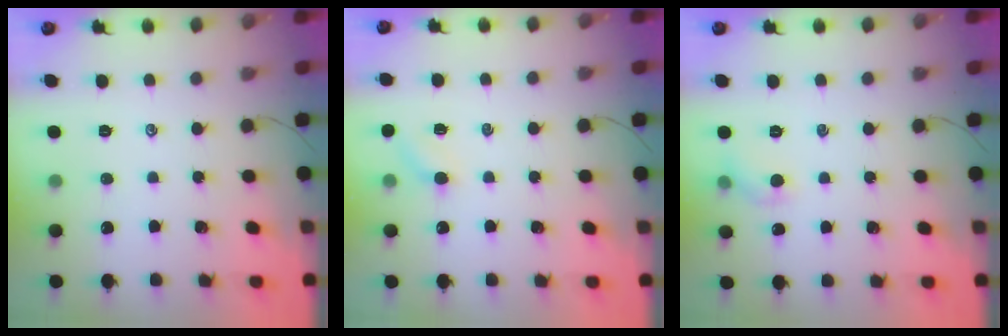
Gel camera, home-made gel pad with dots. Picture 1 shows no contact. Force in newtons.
{"total": 3.4, "press": 3.2, "slide": 1.1}
{"total": 5.3, "press": 5.2, "slide": 1.0}